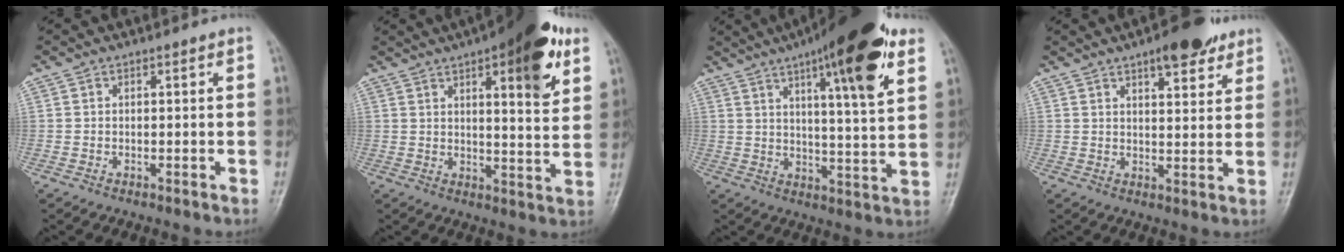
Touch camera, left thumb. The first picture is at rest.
{"total": 16.6, "force": [8.4, 5.0, 13.5], "torque": [-0.155, -0.028, 0.111]}
{"total": 19.5, "force": [10.5, 3.9, 15.9], "torque": [-0.218, -0.034, 0.154]}
{"total": 8.8, "force": [5.7, 3.1, 6.0], "torque": [-0.062, -0.027, 0.077]}